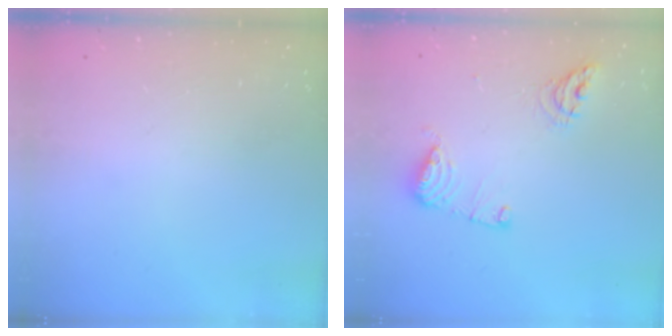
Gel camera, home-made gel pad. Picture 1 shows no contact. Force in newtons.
{"total": 10.2, "press": 10.1, "slide": 1.2}